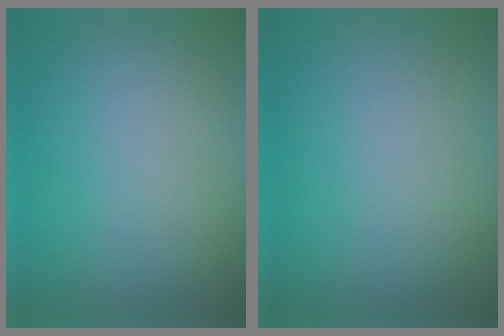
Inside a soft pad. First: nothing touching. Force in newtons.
{"total": 0.0}